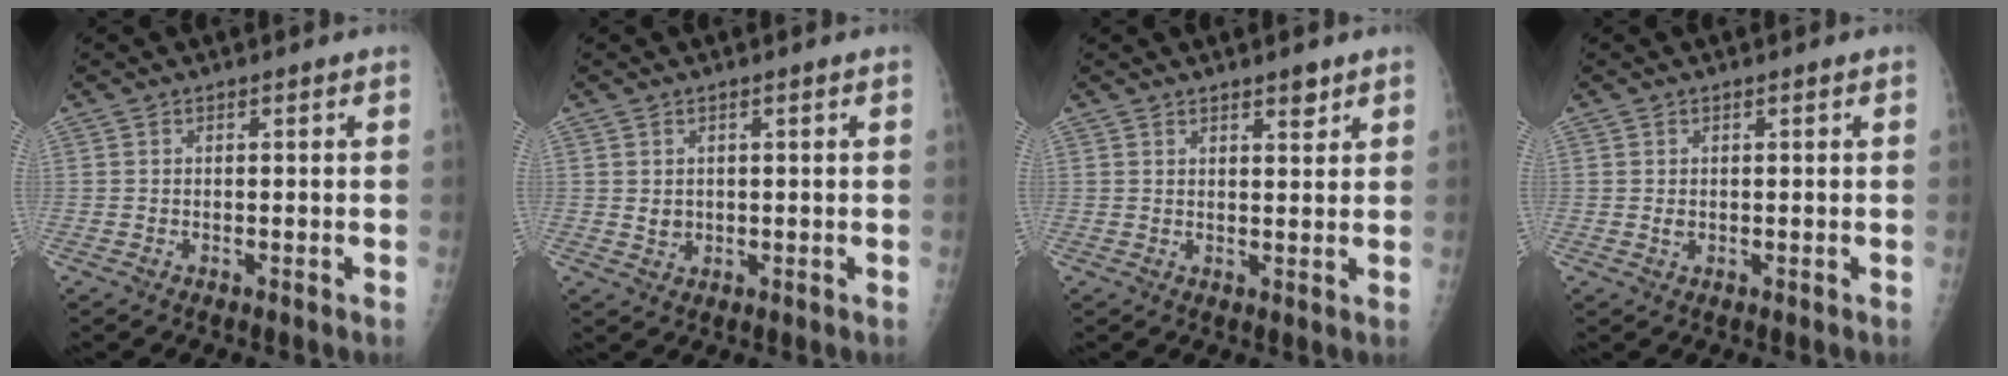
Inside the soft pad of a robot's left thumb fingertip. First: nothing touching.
{"total": 1.9, "force": [0.4, 1.6, 0.9], "torque": [-0.010, -0.004, 0.013]}
{"total": 2.8, "force": [2.0, 0.9, 1.6], "torque": [-0.015, -0.013, 0.030]}
{"total": 1.0, "force": [0.2, 0.7, 0.6], "torque": [-0.008, -0.001, 0.006]}